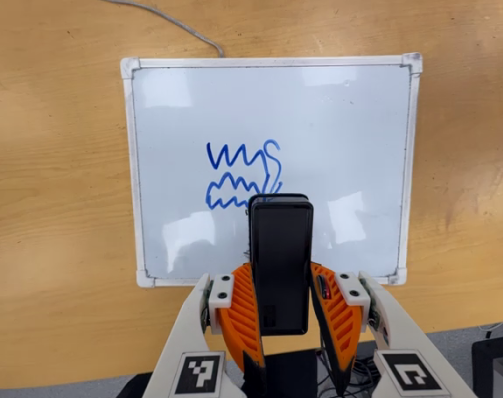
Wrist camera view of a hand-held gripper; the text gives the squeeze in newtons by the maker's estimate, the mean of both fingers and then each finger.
{"total": 4.9, "left": 3.7, "right": 6.1}